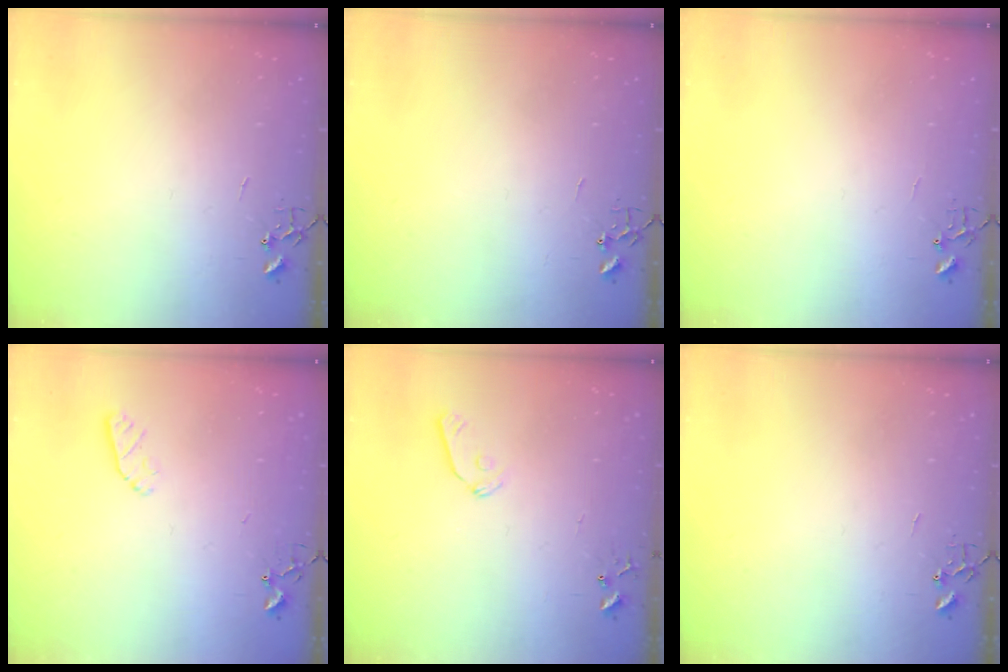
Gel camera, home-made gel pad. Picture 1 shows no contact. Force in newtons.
{"total": 0.0}
{"total": 6.4, "press": 6.4, "slide": 0.6}
{"total": 5.0, "press": 4.9, "slide": 0.9}
{"total": 7.3, "press": 7.3, "slide": 0.7}
{"total": 0.0}